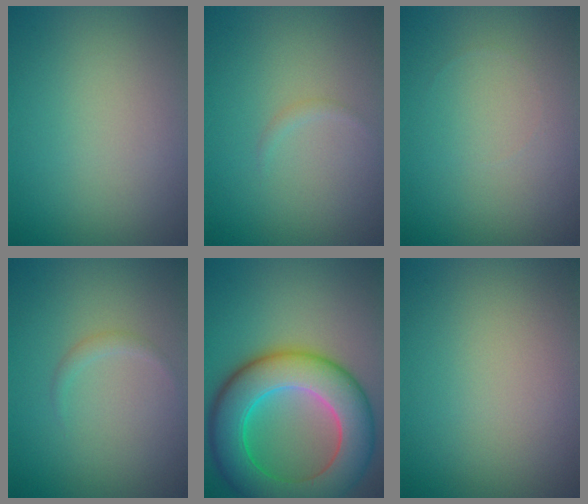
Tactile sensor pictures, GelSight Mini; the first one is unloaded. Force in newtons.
{"total": 0.6, "press": 0.6, "slide": 0.1}
{"total": 0.0}
{"total": 0.8, "press": 0.8, "slide": 0.0}
{"total": 10.8, "press": 10.8, "slide": 0.3}
{"total": 0.0}